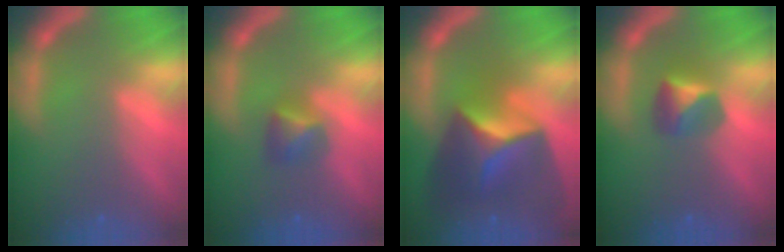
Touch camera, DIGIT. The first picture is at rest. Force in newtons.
{"total": 2.4}
{"total": 10.0}
{"total": 2.9}